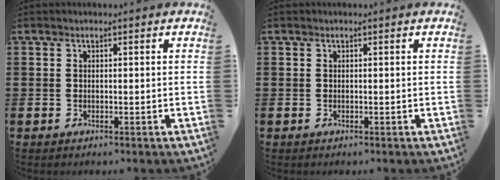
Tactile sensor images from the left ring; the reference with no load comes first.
{"total": 0.0}